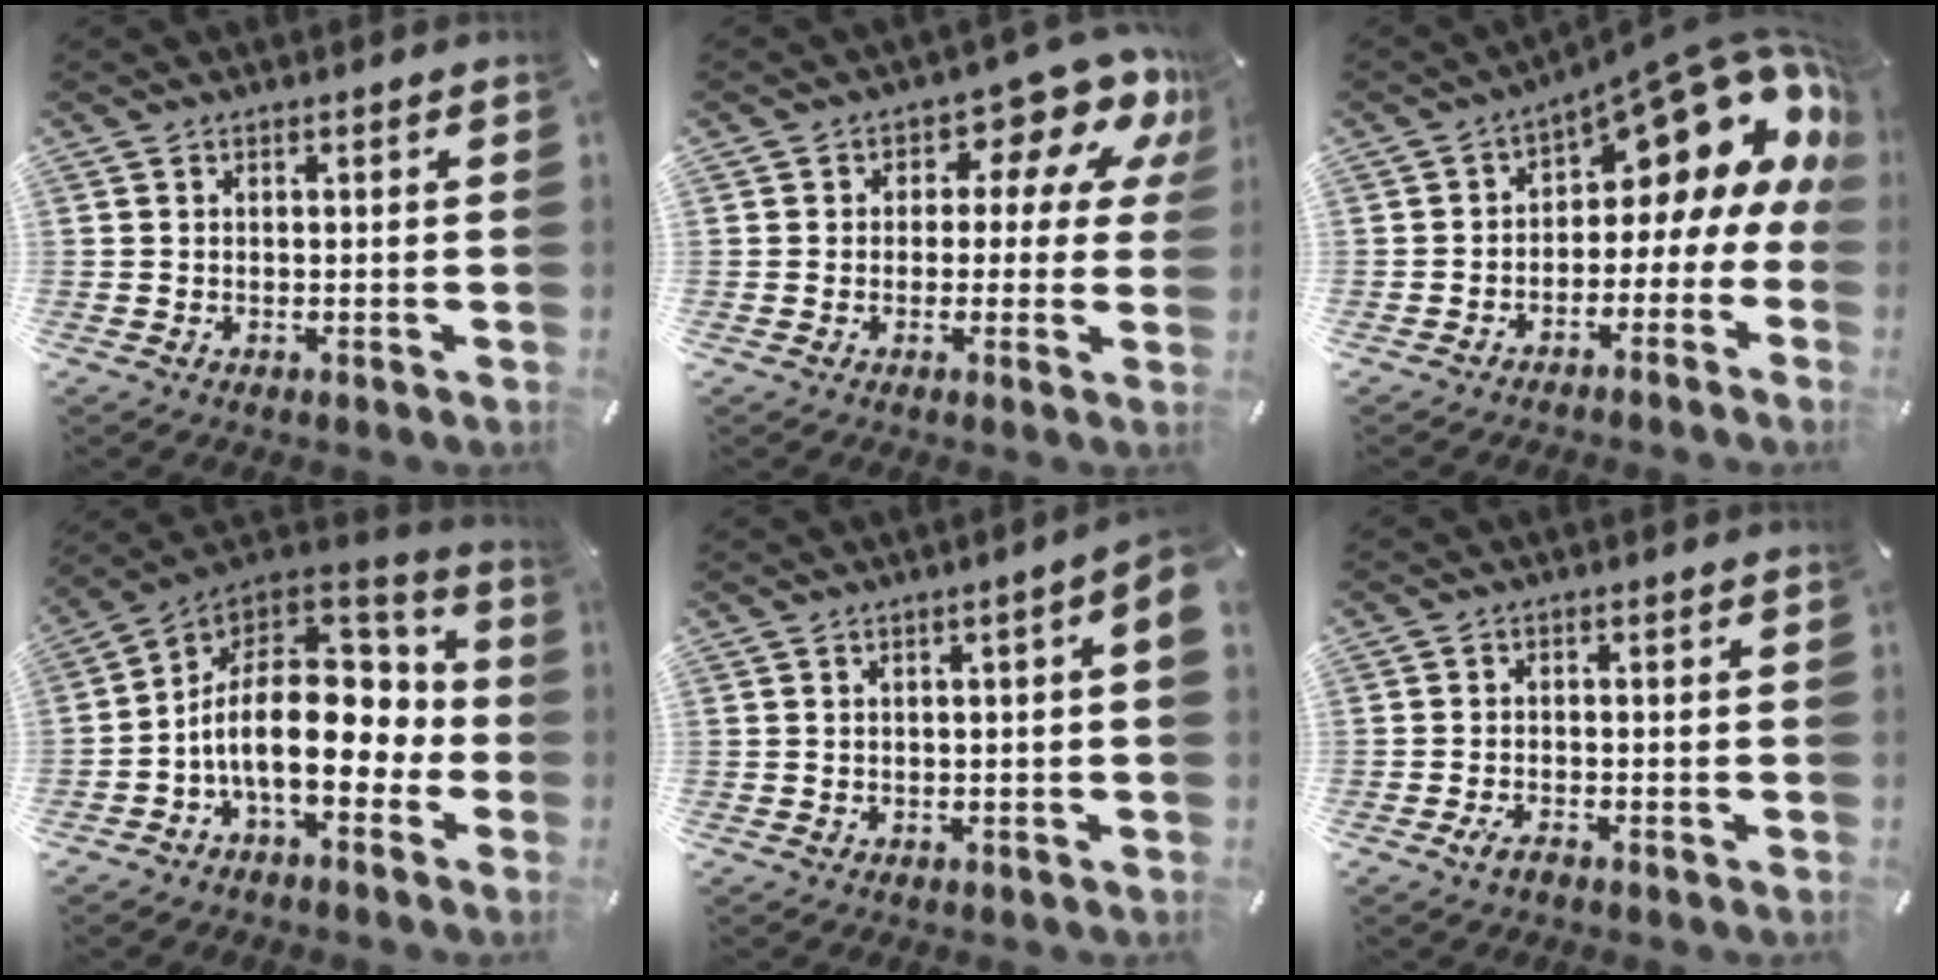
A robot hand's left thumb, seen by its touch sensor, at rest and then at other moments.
{"total": 11.7, "force": [5.9, 6.2, 7.9], "torque": [-0.101, -0.043, 0.099]}
{"total": 13.3, "force": [8.3, 5.9, 8.6], "torque": [-0.101, -0.078, 0.130]}
{"total": 19.2, "force": [-1.7, 11.3, 15.5], "torque": [-0.274, -0.008, -0.025]}
{"total": 3.1, "force": [0.2, 0.2, 3.1], "torque": [-0.054, -0.001, 0.003]}
{"total": 2.8, "force": [-1.9, 1.2, 1.6], "torque": [-0.034, 0.008, -0.038]}